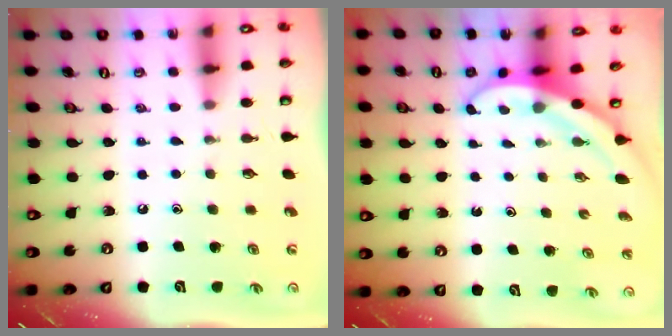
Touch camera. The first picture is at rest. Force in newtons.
{"total": 3.7, "press": 3.7, "slide": 0.2}